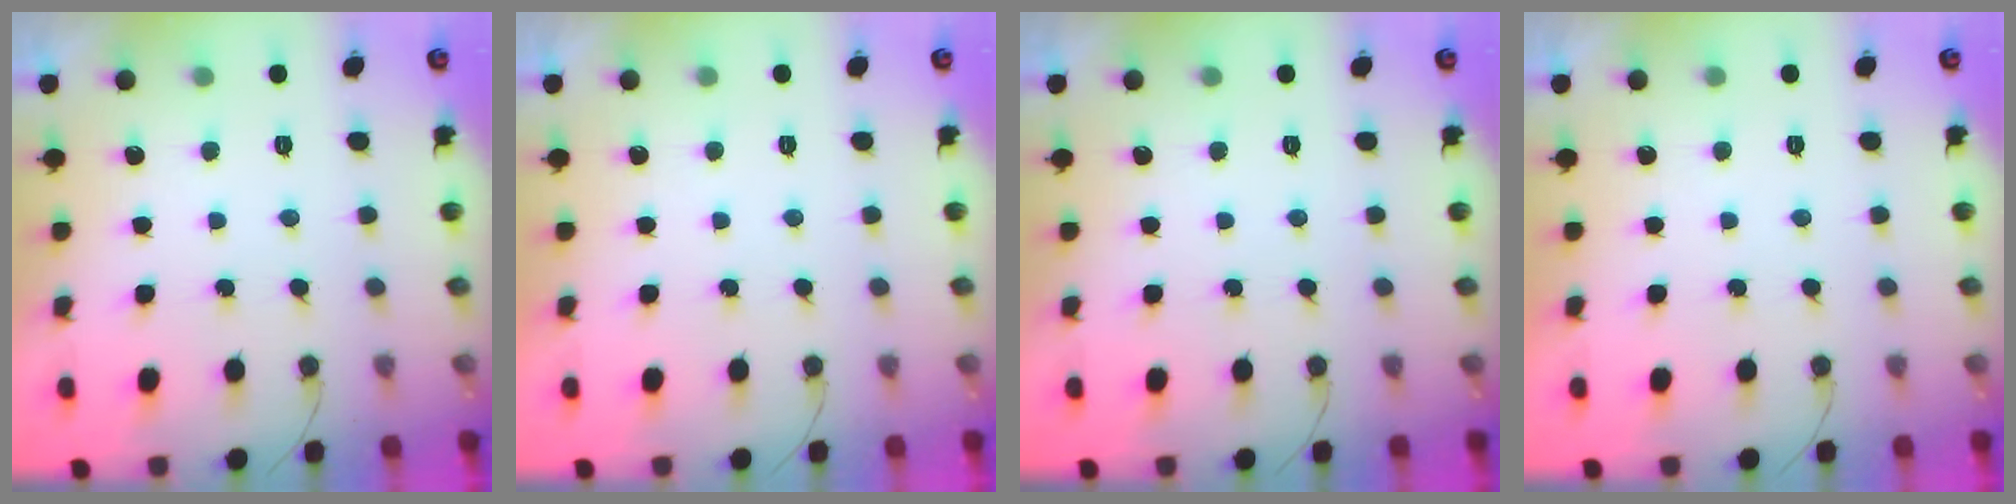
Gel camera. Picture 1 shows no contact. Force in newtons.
{"total": 2.0, "press": 2.0, "slide": 0.1}
{"total": 0.0}
{"total": 2.0, "press": 2.0, "slide": 0.1}